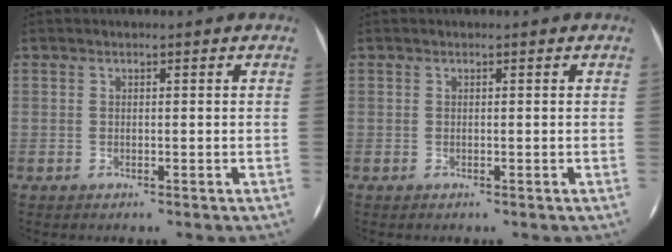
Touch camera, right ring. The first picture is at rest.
{"total": 0.0}